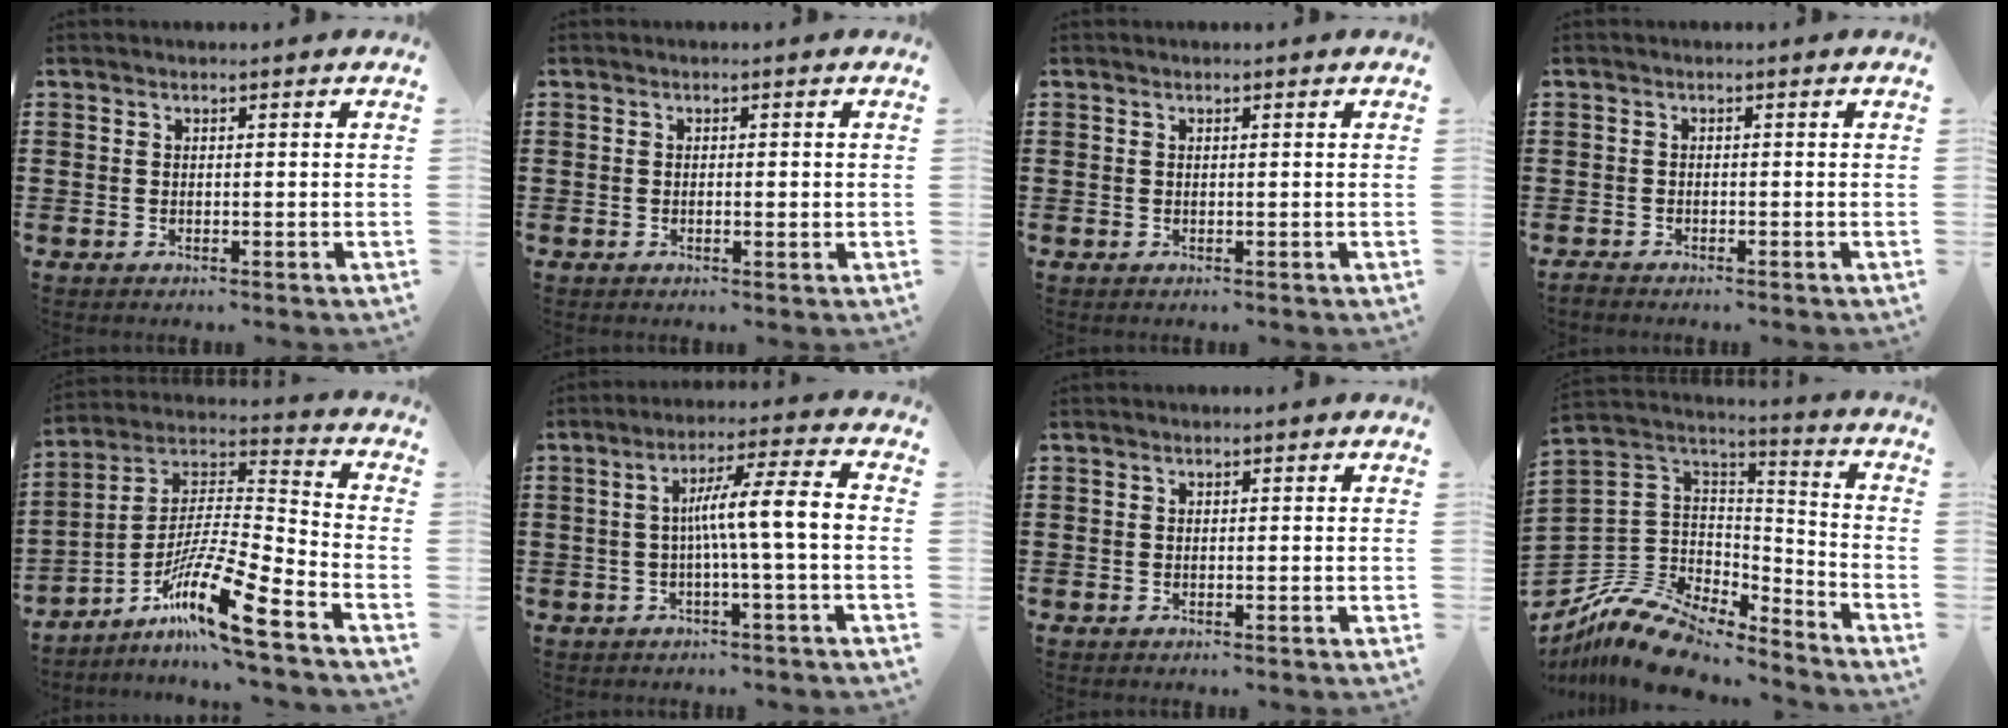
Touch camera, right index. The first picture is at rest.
{"total": 0.9, "force": [-0.1, 0.3, 0.8], "torque": [-0.015, -0.001, -0.002]}
{"total": 0.0}
{"total": 1.1, "force": [-1.0, 0.3, -0.1], "torque": [-0.001, 0.003, -0.023]}
{"total": 13.8, "force": [-9.2, 1.2, 10.2], "torque": [-0.195, 0.003, -0.176]}
{"total": 7.7, "force": [-0.8, -0.1, 7.7], "torque": [-0.140, 0.004, -0.023]}
{"total": 0.0}
{"total": 11.8, "force": [-9.2, 5.9, 4.4], "torque": [-0.115, 0.018, -0.180]}